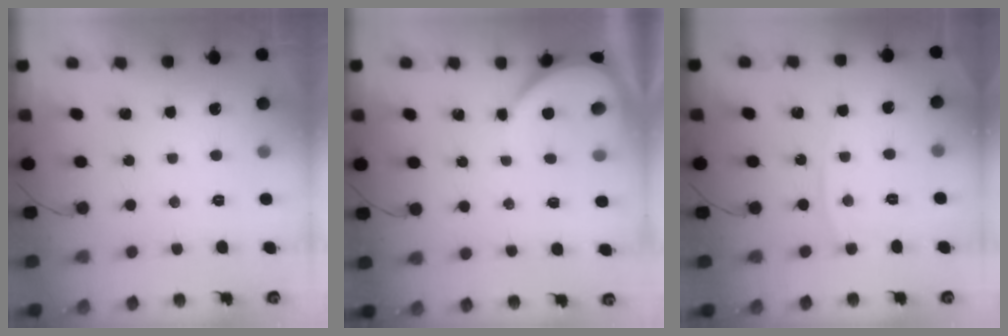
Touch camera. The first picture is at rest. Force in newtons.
{"total": 3.9, "press": 3.9, "slide": 0.6}
{"total": 3.8, "press": 3.8, "slide": 0.1}